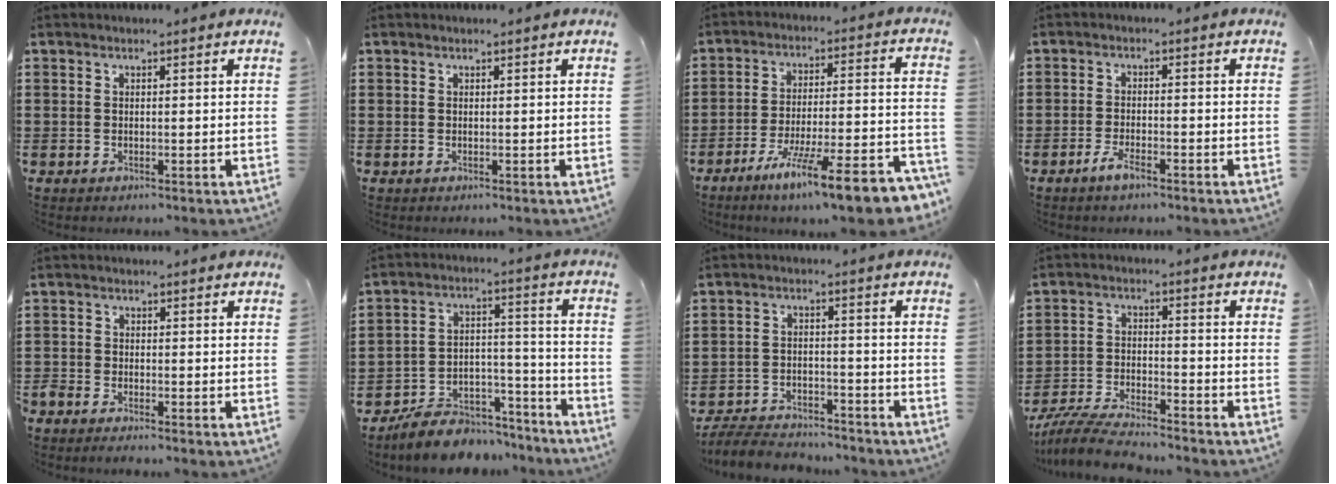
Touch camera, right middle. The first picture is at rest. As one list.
[{"total": 0.0}, {"total": 11.8, "force": [-9.0, 0.6, 7.6], "torque": [-0.111, 0.018, -0.164]}, {"total": 2.8, "force": [-1.9, 0.6, 1.9], "torque": [-0.039, 0.005, -0.039]}, {"total": 2.0, "force": [-1.9, 0.2, 0.1], "torque": [-0.015, -0.003, -0.043]}, {"total": 8.0, "force": [-7.4, 2.8, 1.7], "torque": [-0.029, 0.029, -0.141]}, {"total": 5.5, "force": [-5.4, 0.8, 1.0], "torque": [-0.023, 0.010, -0.108]}, {"total": 6.7, "force": [-6.4, 0.6, 1.9], "torque": [-0.044, 0.005, -0.126]}]